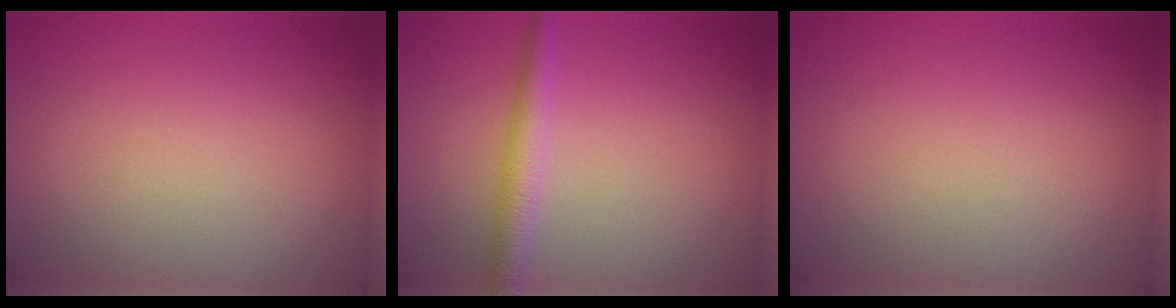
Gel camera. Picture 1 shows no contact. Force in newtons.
{"total": 2.5, "press": 2.5, "slide": 0.1}
{"total": 0.0}